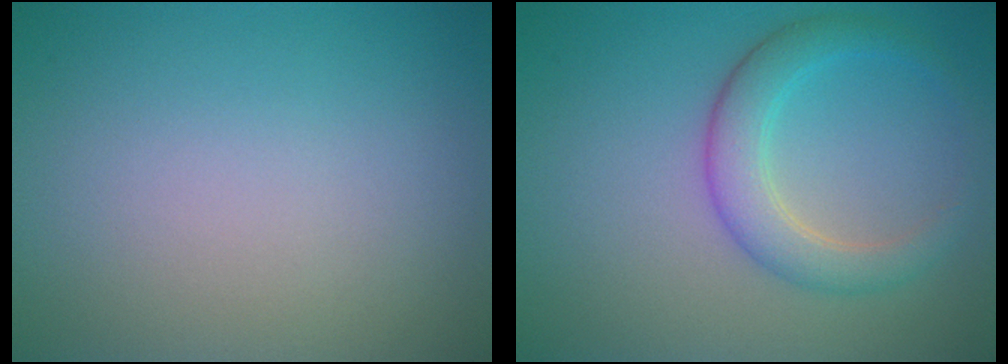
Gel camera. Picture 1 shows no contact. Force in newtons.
{"total": 3.7, "press": 3.7, "slide": 0.2}